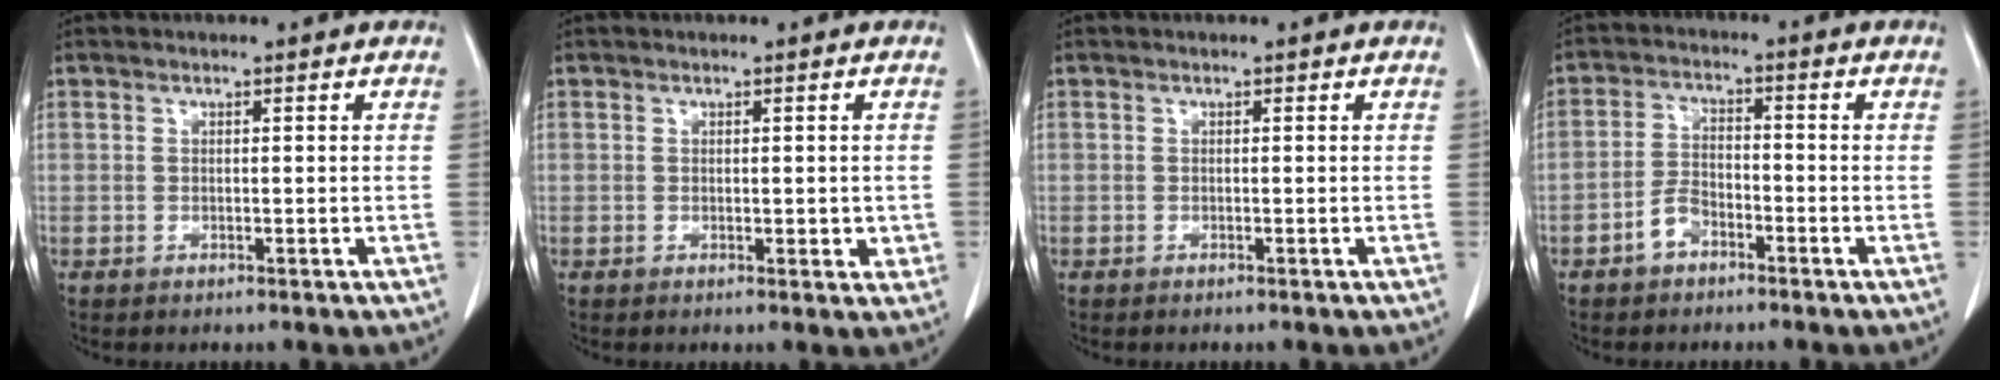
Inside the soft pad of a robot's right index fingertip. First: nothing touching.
{"total": 2.3, "force": [0.1, 1.3, 1.9], "torque": [-0.018, -0.002, 0.005]}
{"total": 0.0}
{"total": 4.1, "force": [-2.6, 2.3, 2.2], "torque": [-0.046, 0.009, -0.050]}